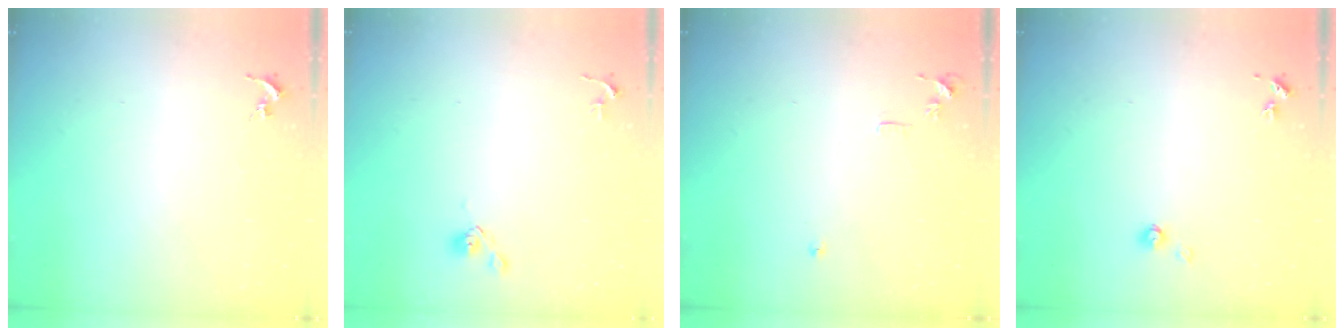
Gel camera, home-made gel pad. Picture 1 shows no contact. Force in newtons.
{"total": 4.8, "press": 4.8, "slide": 0.6}
{"total": 7.8, "press": 7.8, "slide": 0.8}
{"total": 4.0, "press": 4.0, "slide": 0.4}